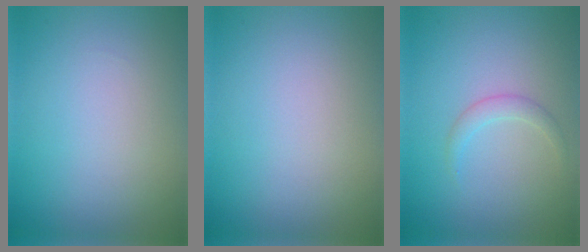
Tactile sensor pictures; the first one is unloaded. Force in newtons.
{"total": 0.0}
{"total": 1.2, "press": 1.2, "slide": 0.1}